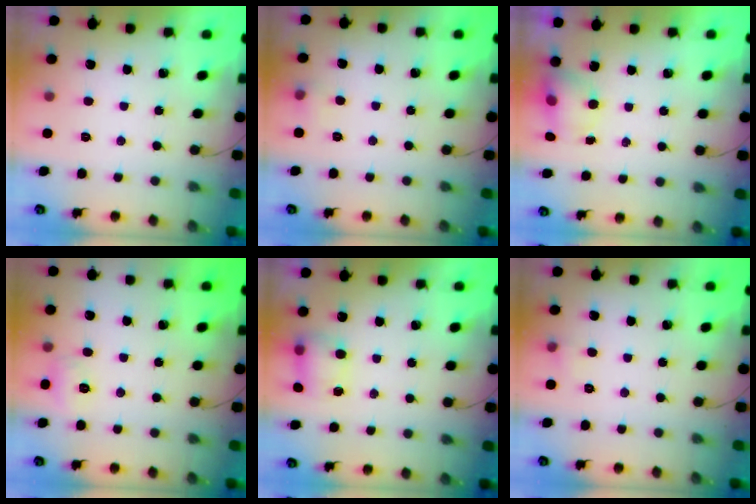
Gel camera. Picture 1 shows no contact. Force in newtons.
{"total": 3.6, "press": 3.3, "slide": 1.4}
{"total": 4.6, "press": 4.5, "slide": 0.4}
{"total": 6.1, "press": 5.9, "slide": 1.5}
{"total": 5.4, "press": 5.3, "slide": 0.8}
{"total": 3.2, "press": 3.0, "slide": 1.1}